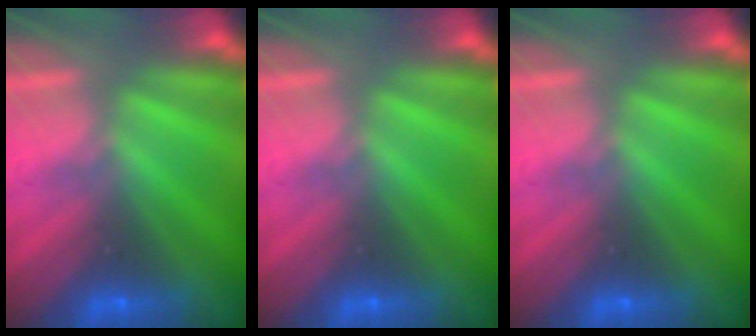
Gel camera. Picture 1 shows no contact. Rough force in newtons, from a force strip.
{"total": 0.0}
{"total": 0.0}